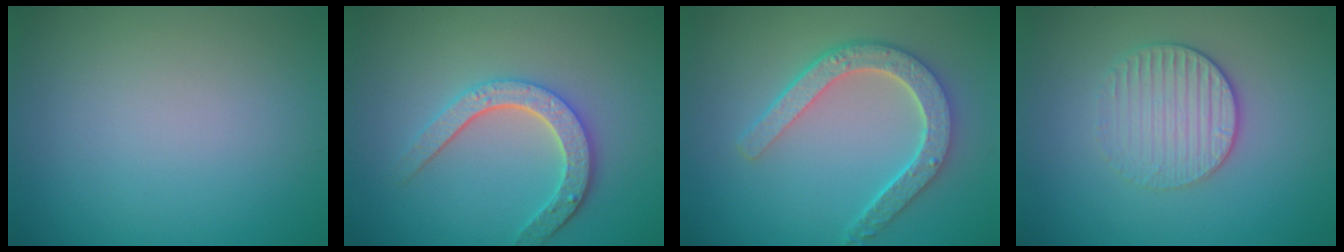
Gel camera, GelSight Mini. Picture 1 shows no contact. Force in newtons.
{"total": 4.0, "press": 3.3, "slide": 2.2}
{"total": 5.1, "press": 4.0, "slide": 3.2}
{"total": 3.0, "press": 2.7, "slide": 1.3}